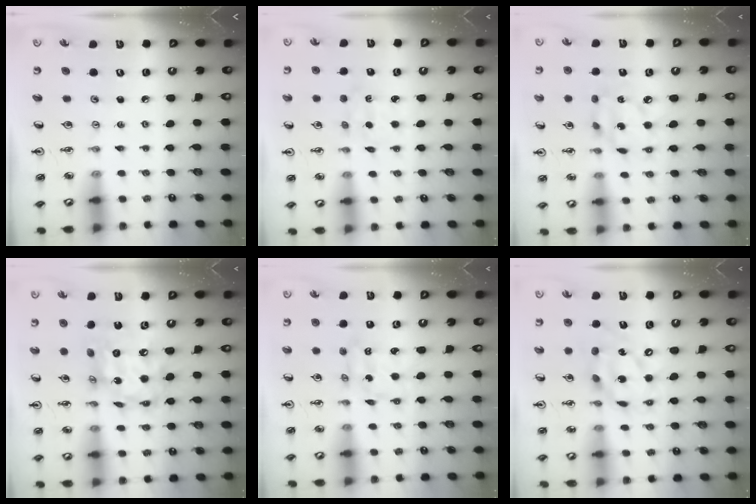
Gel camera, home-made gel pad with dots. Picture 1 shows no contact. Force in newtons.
{"total": 2.3, "press": 2.3, "slide": 0.3}
{"total": 10.3, "press": 10.2, "slide": 0.7}
{"total": 15.1, "press": 15.0, "slide": 1.4}
{"total": 2.4, "press": 2.4, "slide": 0.1}
{"total": 15.4, "press": 15.3, "slide": 1.8}